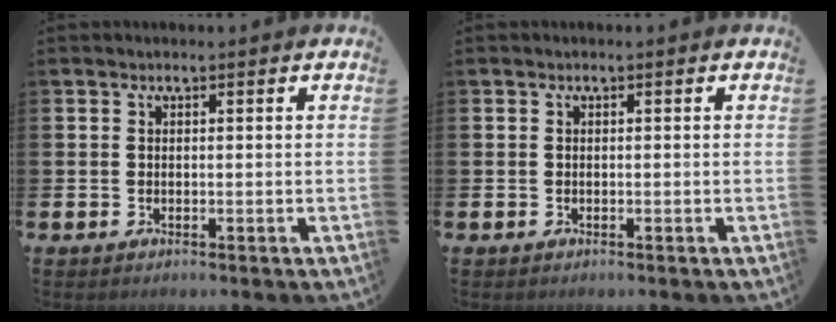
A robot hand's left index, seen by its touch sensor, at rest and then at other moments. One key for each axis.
{"total": 0.0}